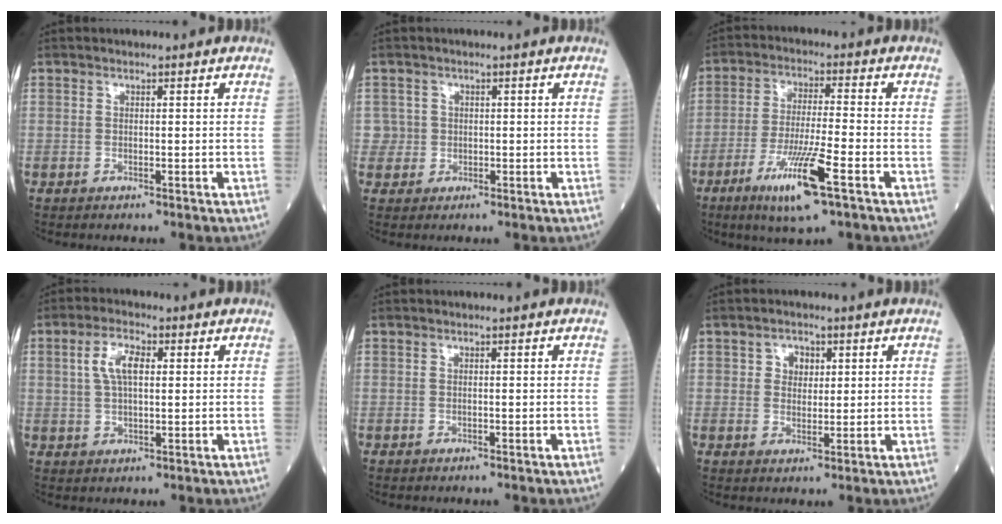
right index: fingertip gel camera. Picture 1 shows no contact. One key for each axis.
{"total": 1.9, "fx": 0.1, "fy": 1.9, "fz": -0.4, "tx": 0.021, "ty": 0.008, "tz": -0.002}
{"total": 10.6, "fx": -5.4, "fy": 0.4, "fz": 9.2, "tx": -0.175, "ty": -0.020, "tz": -0.095}
{"total": 5.4, "fx": 1.5, "fy": 2.2, "fz": 4.8, "tx": -0.100, "ty": 0.012, "tz": 0.031}
{"total": 0.0}
{"total": 3.0, "fx": 1.1, "fy": 2.2, "fz": 1.6, "tx": -0.022, "ty": 0.005, "tz": 0.019}